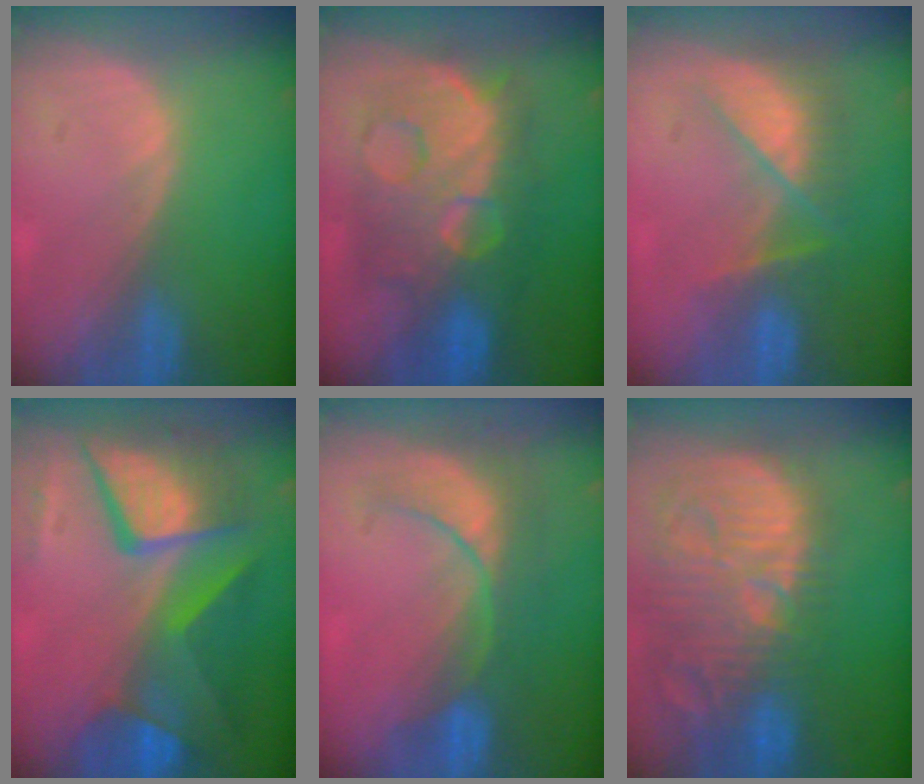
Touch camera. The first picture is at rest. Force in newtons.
{"total": 12.4, "press": 12.3, "slide": 1.2}
{"total": 8.2, "press": 7.1, "slide": 4.1}
{"total": 11.8, "press": 11.7, "slide": 1.3}
{"total": 8.6, "press": 7.8, "slide": 3.5}
{"total": 15.2, "press": 13.2, "slide": 7.4}